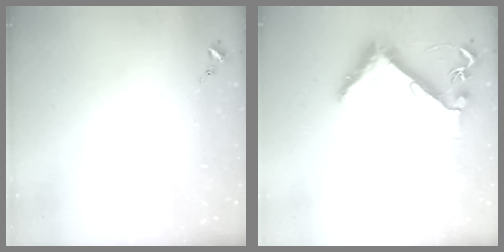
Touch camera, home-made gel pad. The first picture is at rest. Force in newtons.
{"total": 8.4, "press": 8.4, "slide": 0.4}